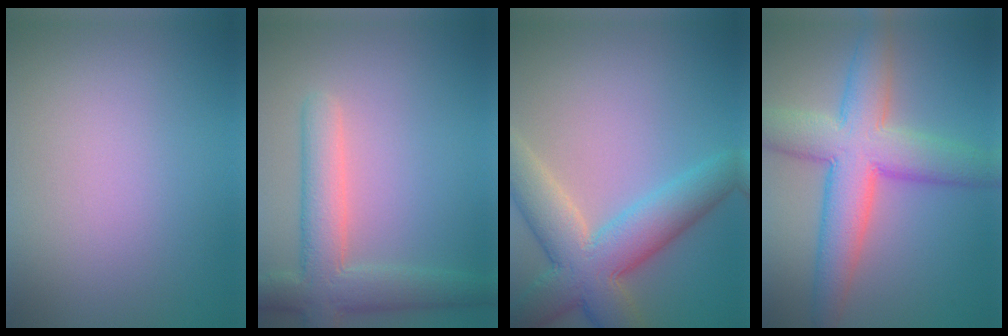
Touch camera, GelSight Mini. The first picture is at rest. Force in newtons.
{"total": 5.6, "press": 5.6, "slide": 0.5}
{"total": 8.6, "press": 8.6, "slide": 0.5}
{"total": 8.9, "press": 8.9, "slide": 0.5}